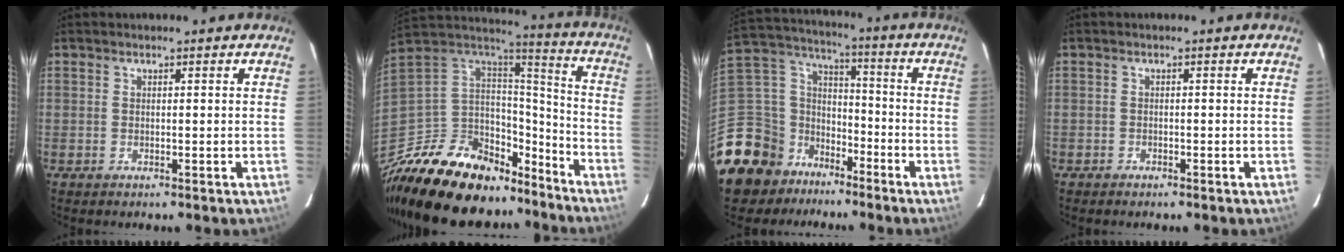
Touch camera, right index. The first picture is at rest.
{"total": 27.0, "force": [-19.5, 13.3, 13.1], "torque": [-0.269, 0.021, -0.307]}
{"total": 16.1, "force": [-12.2, 10.1, 2.8], "torque": [-0.103, 0.057, -0.213]}
{"total": 1.0, "force": [-0.8, 0.6, -0.1], "torque": [-0.003, 0.004, -0.016]}